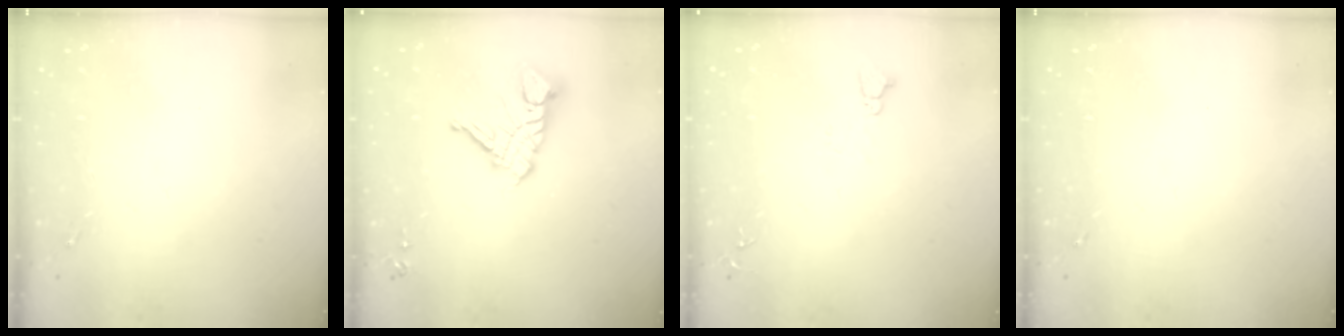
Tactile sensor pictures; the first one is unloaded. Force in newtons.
{"total": 12.6, "press": 12.5, "slide": 1.3}
{"total": 4.1, "press": 4.1, "slide": 0.4}
{"total": 0.0}